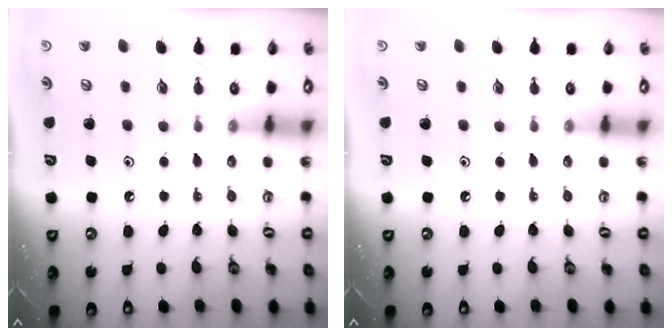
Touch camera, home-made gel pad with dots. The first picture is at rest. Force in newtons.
{"total": 0.0}